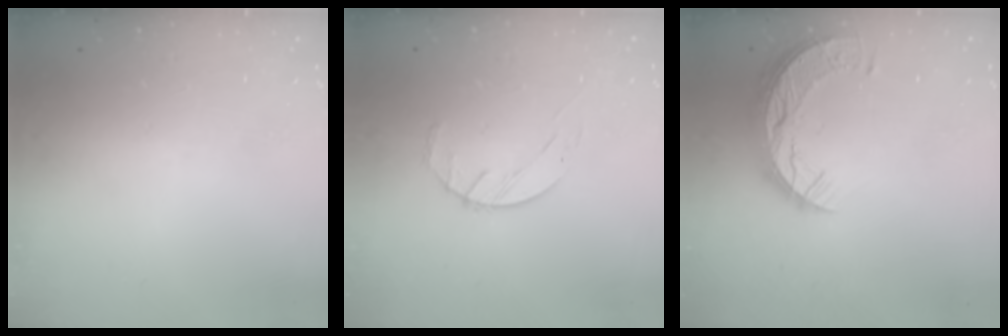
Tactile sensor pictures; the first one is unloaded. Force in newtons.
{"total": 4.8, "press": 4.7, "slide": 0.6}
{"total": 10.7, "press": 10.7, "slide": 0.8}